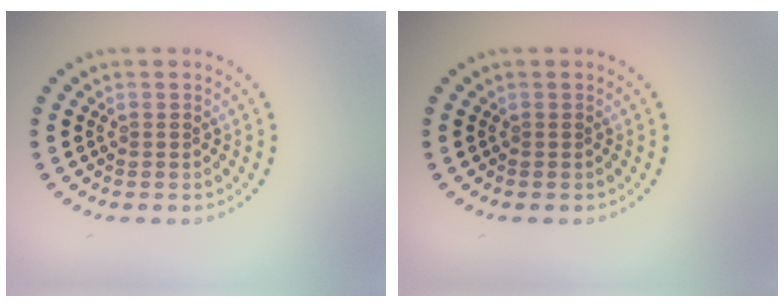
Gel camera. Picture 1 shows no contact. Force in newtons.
{"total": 0.0}